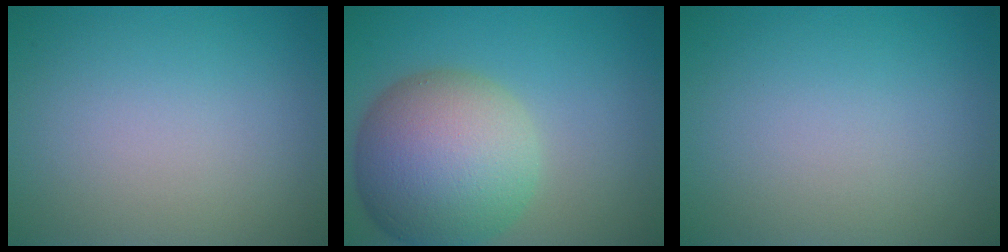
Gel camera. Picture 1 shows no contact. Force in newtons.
{"total": 11.2, "press": 11.1, "slide": 0.4}
{"total": 0.0}